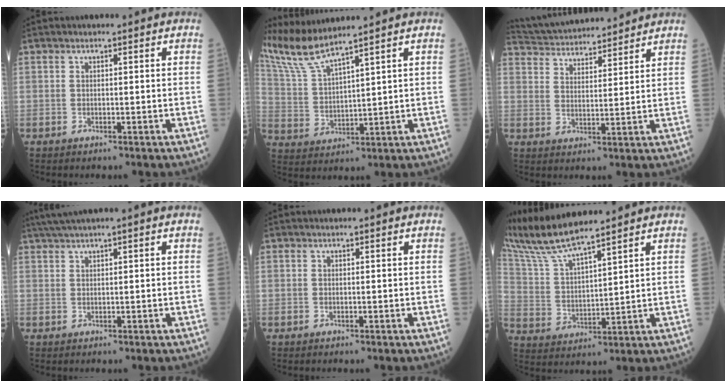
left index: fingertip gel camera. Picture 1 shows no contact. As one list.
[{"total": 7.3, "force": [6.6, -1.5, 2.6], "torque": [-0.076, -0.002, 0.146]}, {"total": 14.0, "force": [13.3, 2.1, 3.7], "torque": [-0.071, 0.029, 0.212]}, {"total": 2.8, "force": [2.0, -0.6, 1.9], "torque": [-0.044, 0.015, 0.046]}, {"total": 0.0}, {"total": 10.4, "force": [9.5, -0.5, 4.3], "torque": [-0.105, 0.012, 0.191]}]